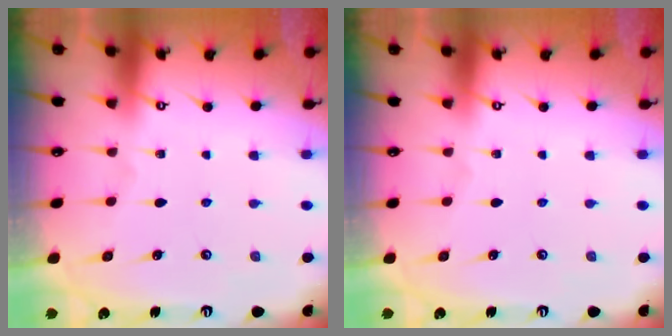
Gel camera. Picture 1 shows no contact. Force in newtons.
{"total": 0.0}